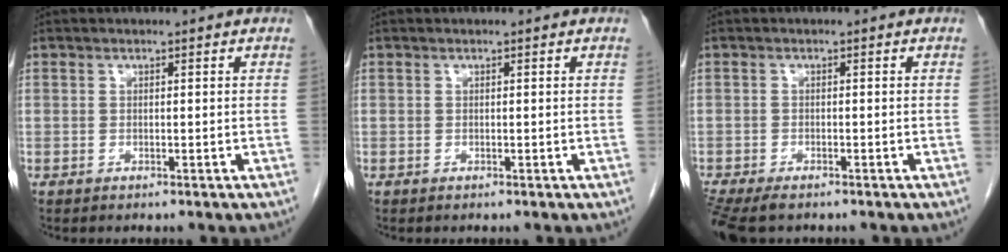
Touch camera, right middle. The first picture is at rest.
{"total": 0.0}
{"total": 6.5, "force": [-5.0, 2.2, 3.5], "torque": [-0.065, -0.014, -0.084]}